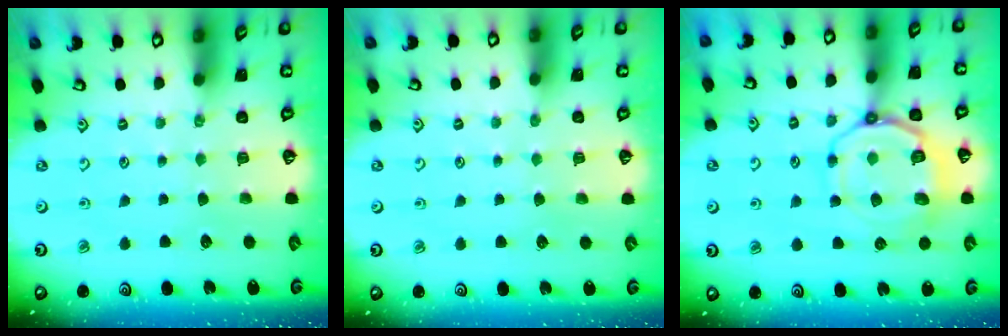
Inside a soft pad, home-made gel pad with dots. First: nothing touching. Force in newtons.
{"total": 0.9, "press": 0.9, "slide": 0.1}
{"total": 12.6, "press": 12.5, "slide": 1.4}